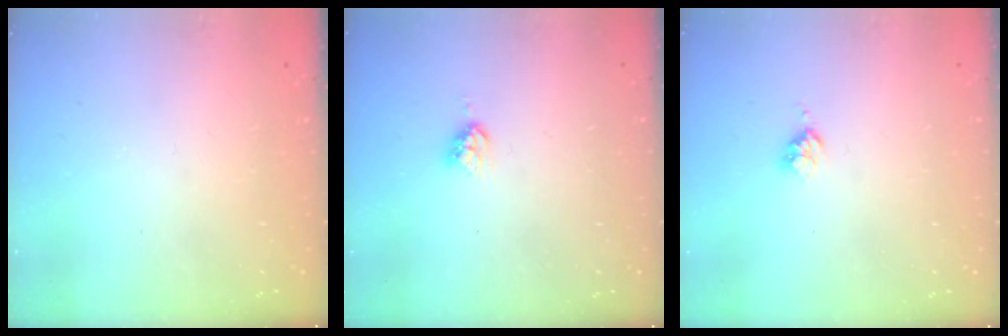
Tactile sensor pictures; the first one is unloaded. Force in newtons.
{"total": 4.4, "press": 4.3, "slide": 0.6}
{"total": 2.5, "press": 2.5, "slide": 0.3}